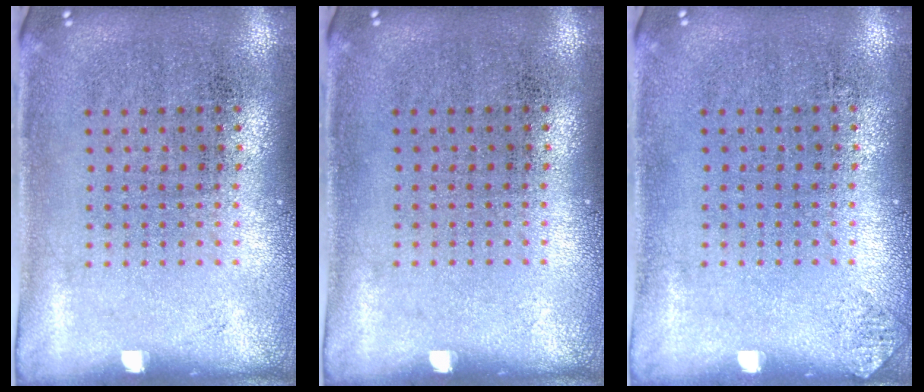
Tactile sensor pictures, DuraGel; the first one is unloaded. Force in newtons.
{"total": 0.0}
{"total": 0.5, "press": 0.5, "slide": 0.0}